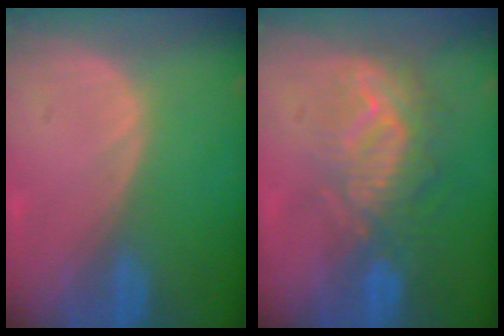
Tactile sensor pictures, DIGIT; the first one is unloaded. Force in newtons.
{"total": 9.4, "press": 8.6, "slide": 3.9}